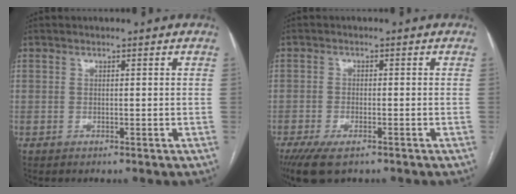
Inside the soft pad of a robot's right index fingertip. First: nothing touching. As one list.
[{"total": 6.1, "force": [-4.2, 2.0, 4.0], "torque": [-0.072, -0.012, -0.069]}]